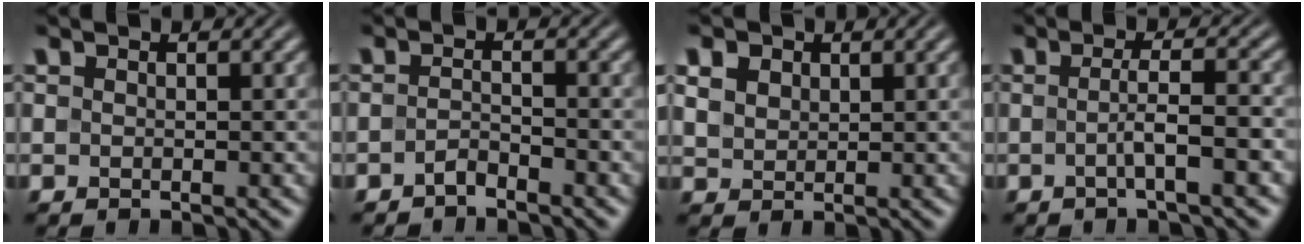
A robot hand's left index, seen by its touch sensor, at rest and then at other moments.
{"total": 1.4, "force": [-1.2, 0.3, 0.7], "torque": [-0.014, 0.006, -0.025]}
{"total": 3.6, "force": [2.0, 2.4, 1.7], "torque": [-0.048, 0.012, 0.032]}
{"total": 3.5, "force": [-0.6, 0.5, 3.4], "torque": [-0.055, 0.002, -0.014]}